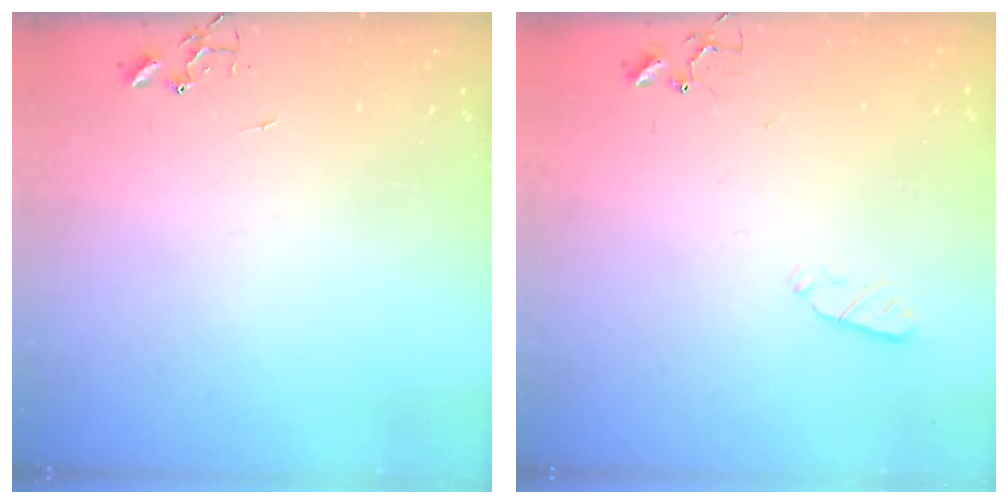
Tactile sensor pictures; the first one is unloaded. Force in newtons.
{"total": 2.9, "press": 2.8, "slide": 0.5}